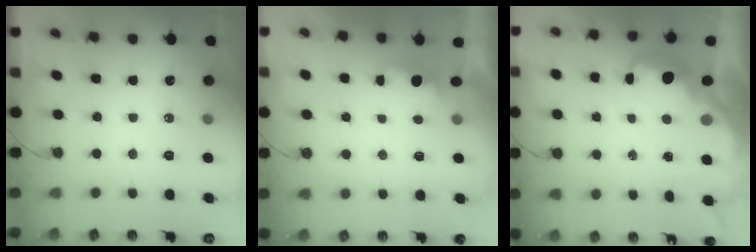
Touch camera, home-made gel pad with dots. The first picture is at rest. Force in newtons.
{"total": 0.8, "press": 0.2, "slide": 0.7}
{"total": 4.7, "press": 4.6, "slide": 0.9}